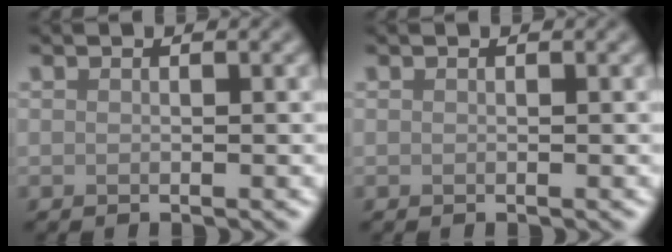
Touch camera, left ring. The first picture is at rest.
{"total": 0.0}